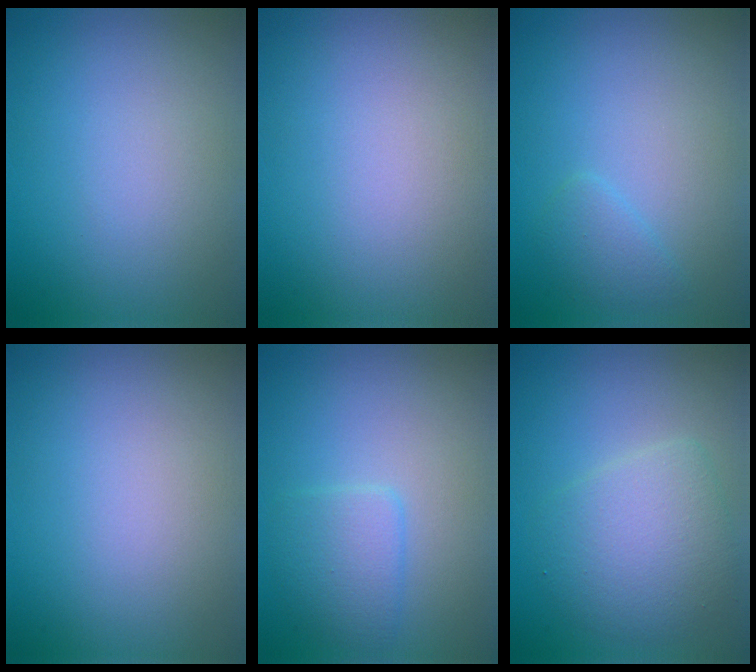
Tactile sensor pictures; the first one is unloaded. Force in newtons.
{"total": 0.0}
{"total": 1.4, "press": 1.4, "slide": 0.1}
{"total": 0.0}
{"total": 2.4, "press": 2.4, "slide": 0.2}
{"total": 4.2, "press": 4.2, "slide": 0.2}